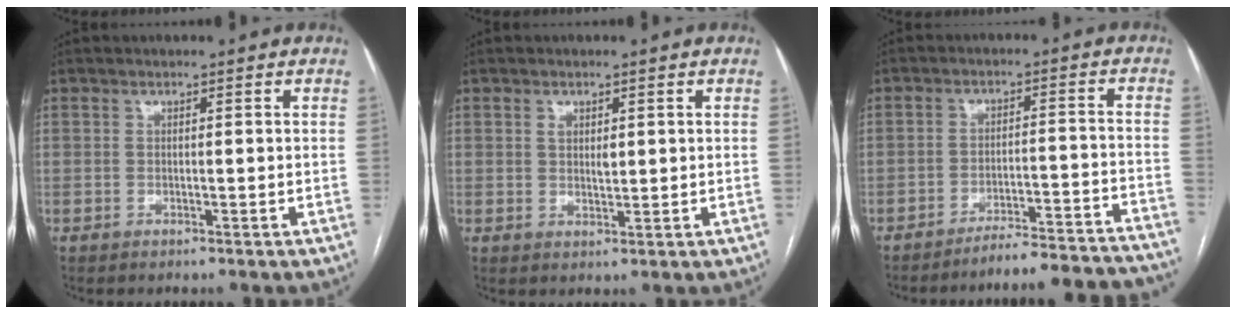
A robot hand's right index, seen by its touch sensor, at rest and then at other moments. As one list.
[{"total": 2.1, "force": [0.6, 1.1, 1.6], "torque": [-0.025, -0.002, 0.011]}, {"total": 19.2, "force": [-18.6, 0.1, 4.9], "torque": [-0.026, 0.003, -0.236]}]